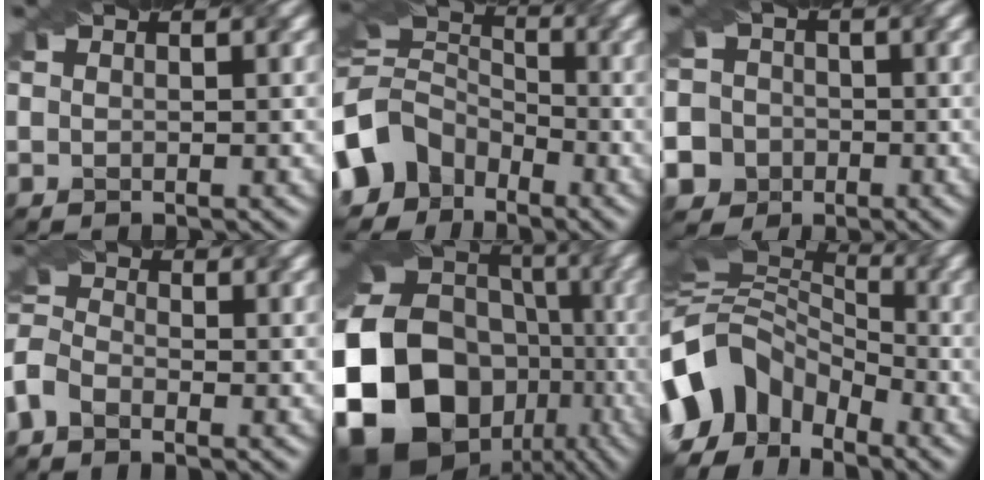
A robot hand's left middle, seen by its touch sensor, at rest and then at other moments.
{"total": 7.4, "force": [-3.9, 5.7, 2.7], "torque": [-0.065, 0.008, -0.082]}
{"total": 10.4, "force": [-4.4, 9.2, 2.0], "torque": [-0.061, 0.003, -0.092]}
{"total": 3.6, "force": [-2.5, 1.9, 1.8], "torque": [-0.046, 0.017, -0.062]}
{"total": 21.5, "force": [-5.3, 18.2, 10.2], "torque": [-0.207, -0.032, -0.113]}
{"total": 10.4, "force": [-5.5, 7.1, 5.2], "torque": [-0.108, 0.013, -0.105]}